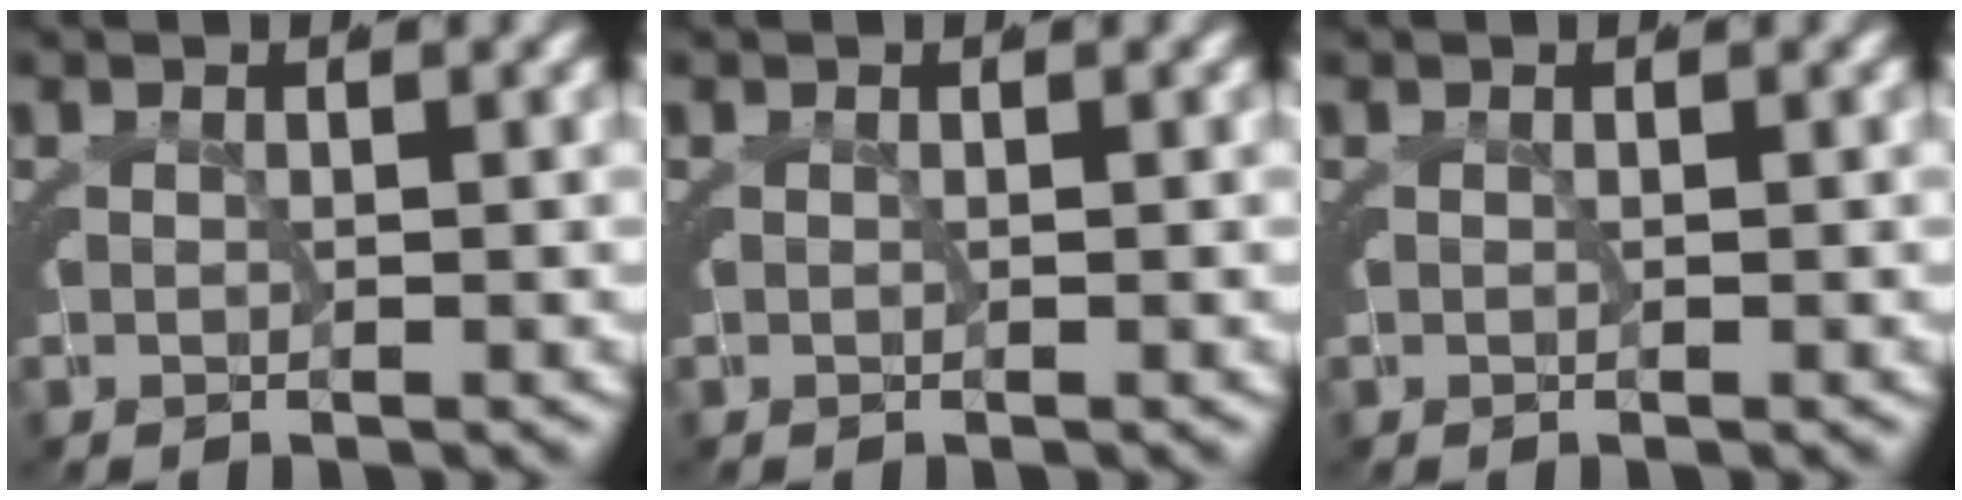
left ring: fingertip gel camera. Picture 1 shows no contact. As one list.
[{"total": 0.0}, {"total": 0.0}]